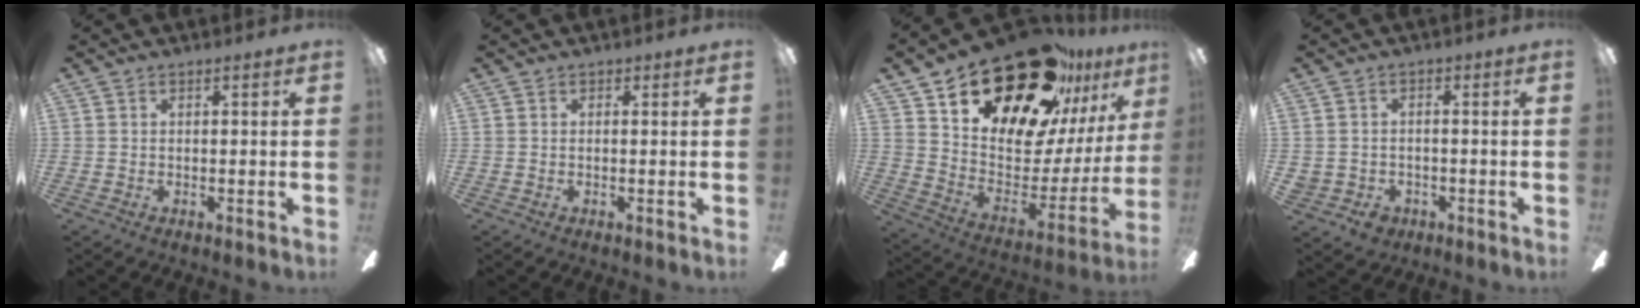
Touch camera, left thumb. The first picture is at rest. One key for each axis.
{"total": 0.0}
{"total": 25.8, "fx": 20.0, "fy": 11.0, "fz": 12.0, "tx": -0.185, "ty": -0.137, "tz": 0.354}
{"total": 3.8, "fx": -1.4, "fy": 3.5, "fz": 0.7, "tx": -0.015, "ty": 0.017, "tz": -0.024}